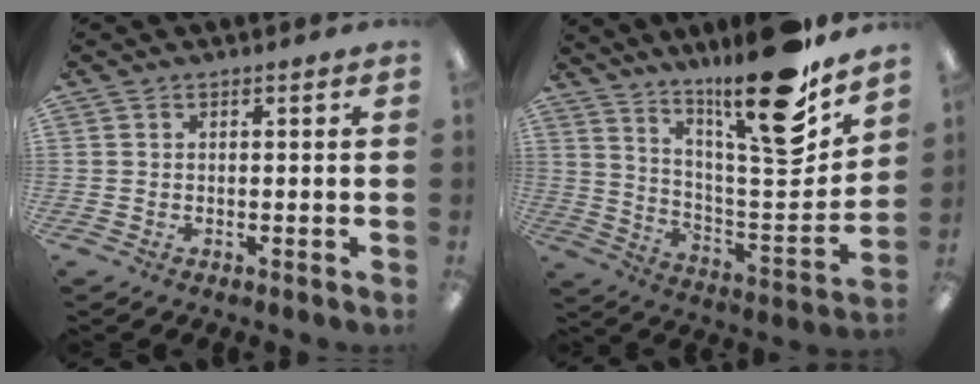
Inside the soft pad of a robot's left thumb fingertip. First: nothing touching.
{"total": 21.3, "force": [16.0, 2.9, 13.7], "torque": [-0.214, -0.119, 0.250]}